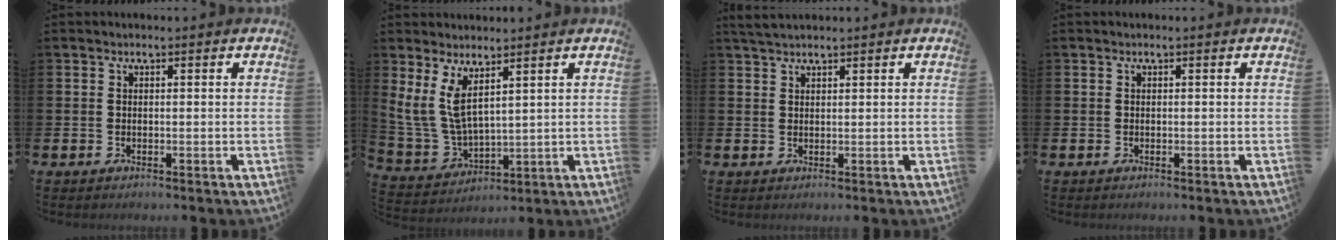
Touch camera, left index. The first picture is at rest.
{"total": 6.3, "force": [4.2, 2.3, 4.1], "torque": [-0.099, -0.021, 0.076]}
{"total": 2.3, "force": [2.1, 0.6, 0.9], "torque": [-0.014, -0.001, 0.037]}
{"total": 0.0}